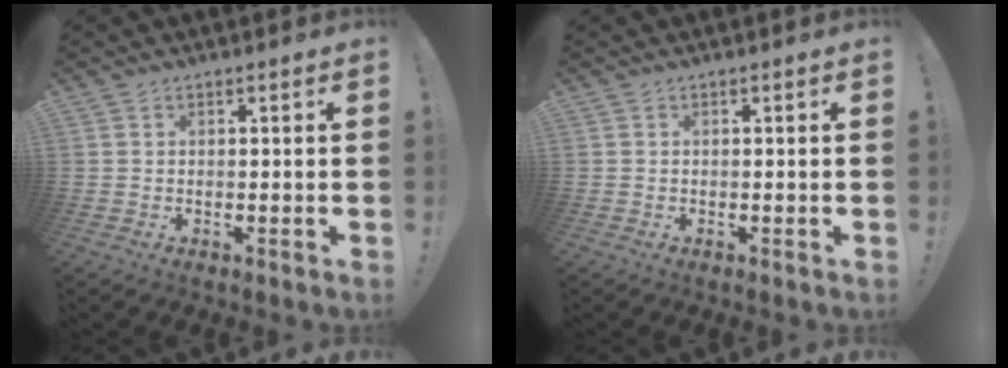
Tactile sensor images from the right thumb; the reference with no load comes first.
{"total": 0.0}